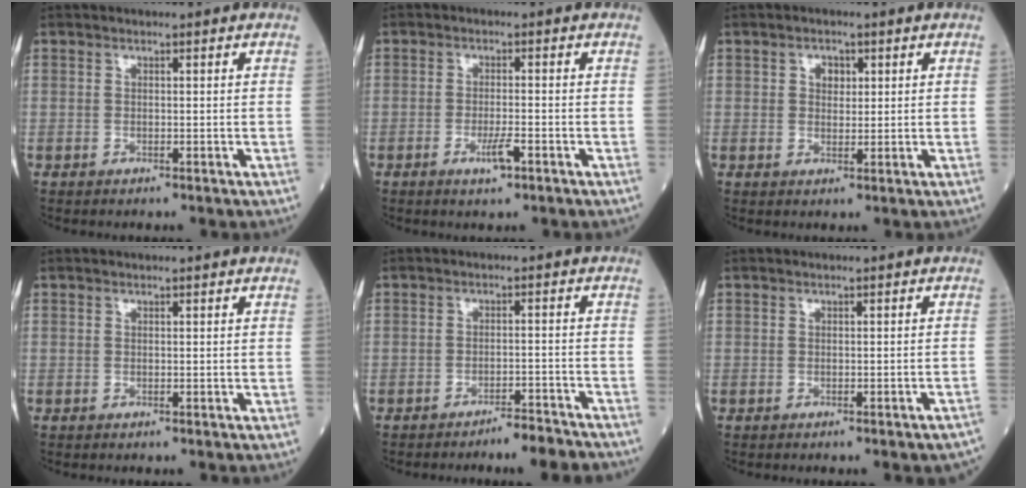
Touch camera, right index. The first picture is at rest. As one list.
[{"total": 3.2, "force": [-1.6, 0.5, 2.7], "torque": [-0.050, -0.002, -0.027]}, {"total": 2.3, "force": [0.8, 1.6, 1.4], "torque": [-0.020, 0.004, 0.012]}, {"total": 0.0}, {"total": 4.9, "force": [-4.4, 0.0, 2.1], "torque": [-0.019, -0.004, -0.064]}, {"total": 3.9, "force": [-3.5, 0.0, 1.8], "torque": [-0.014, -0.006, -0.038]}]